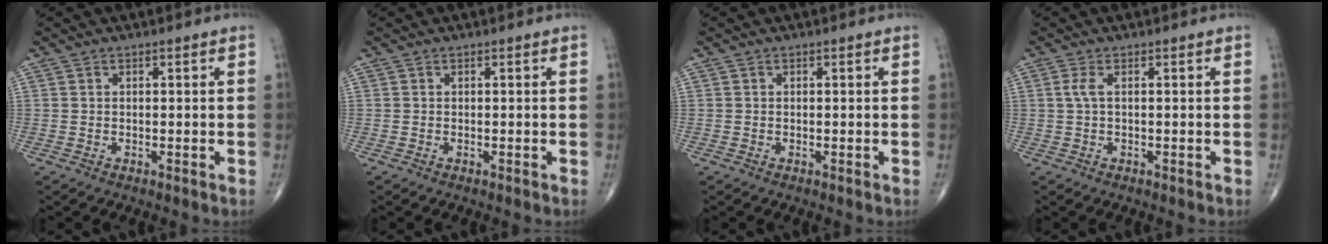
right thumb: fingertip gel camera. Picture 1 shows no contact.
{"total": 0.0}
{"total": 0.0}
{"total": 1.6, "force": [0.2, 0.4, 1.5], "torque": [-0.046, 0.004, 0.005]}